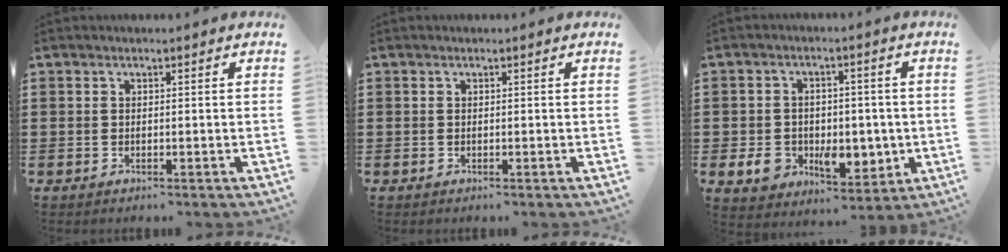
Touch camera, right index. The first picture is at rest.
{"total": 0.0}
{"total": 7.3, "force": [-1.2, 5.9, 4.1], "torque": [-0.091, 0.006, -0.016]}